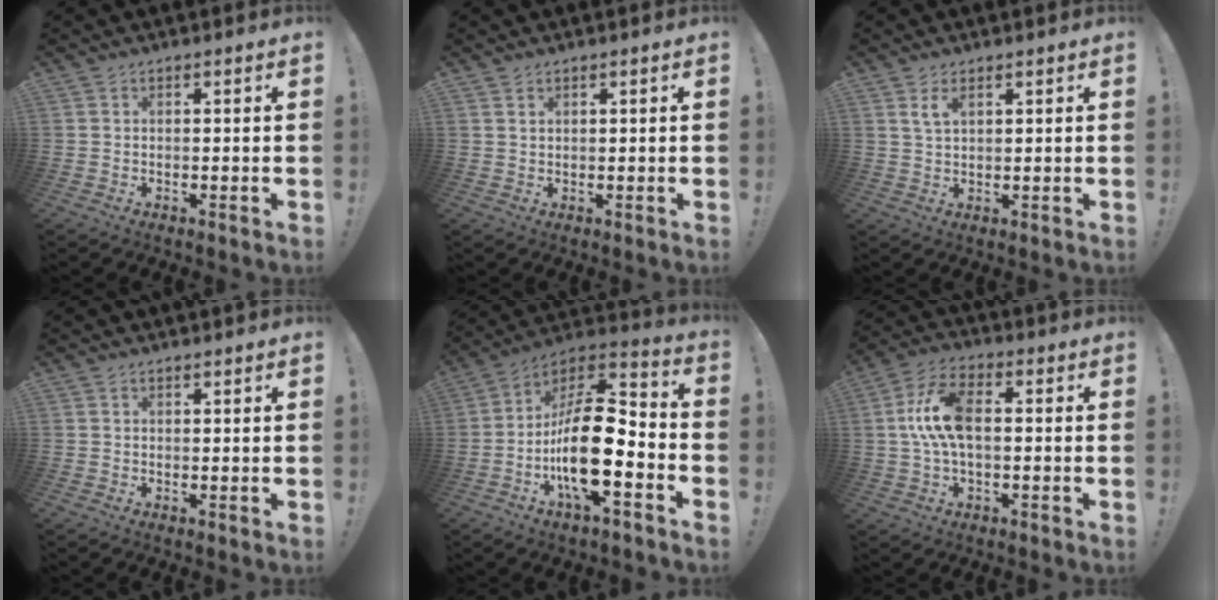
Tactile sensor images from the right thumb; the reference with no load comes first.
{"total": 1.2, "force": [0.8, 0.6, 0.6], "torque": [-0.011, 0.000, 0.015]}
{"total": 3.6, "force": [1.9, 1.5, 2.7], "torque": [-0.049, -0.004, 0.033]}
{"total": 0.6, "force": [0.4, 0.2, -0.5], "torque": [0.010, 0.000, 0.007]}
{"total": 20.5, "force": [-5.3, 7.9, 18.1], "torque": [-0.338, 0.025, -0.082]}
{"total": 11.7, "force": [0.6, 5.7, 10.2], "torque": [-0.210, 0.006, 0.013]}